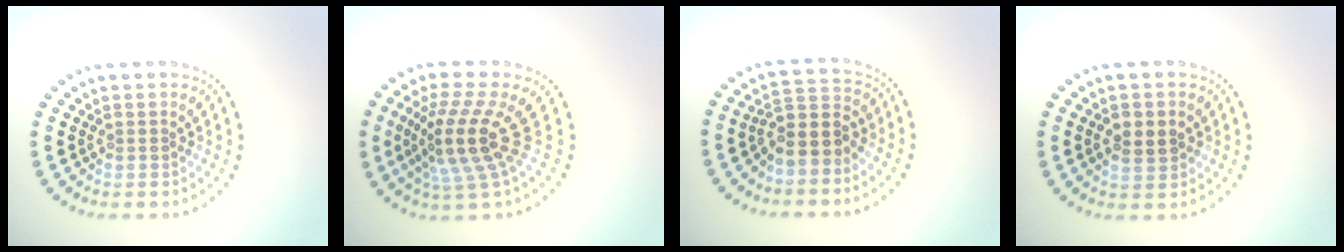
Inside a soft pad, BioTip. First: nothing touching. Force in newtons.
{"total": 4.8, "press": 3.7, "slide": 3.0}
{"total": 3.4, "press": 2.9, "slide": 1.9}
{"total": 2.5, "press": 2.5, "slide": 0.1}